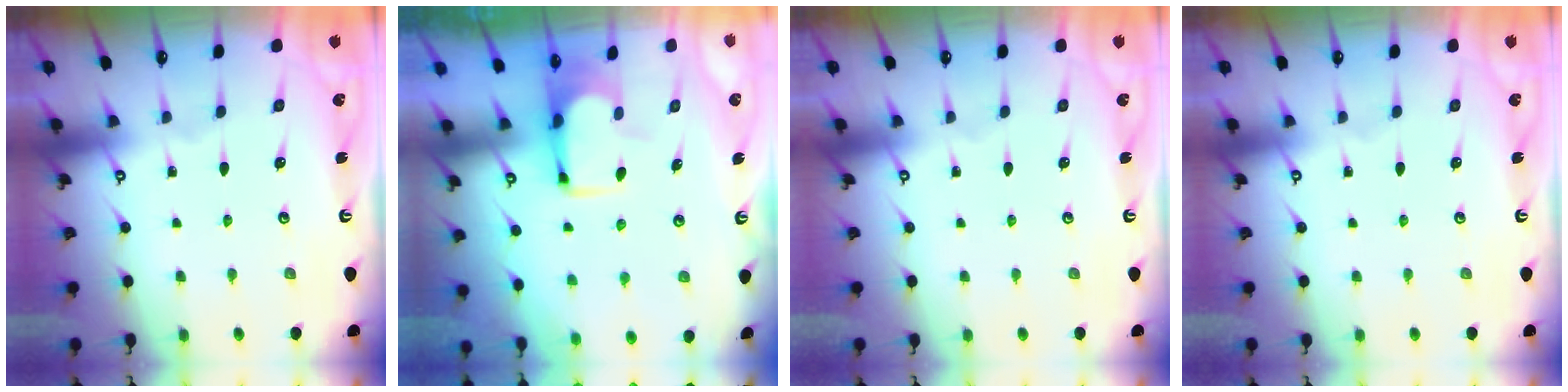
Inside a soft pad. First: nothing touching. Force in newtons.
{"total": 3.5, "press": 3.4, "slide": 0.4}
{"total": 0.0}
{"total": 0.0}